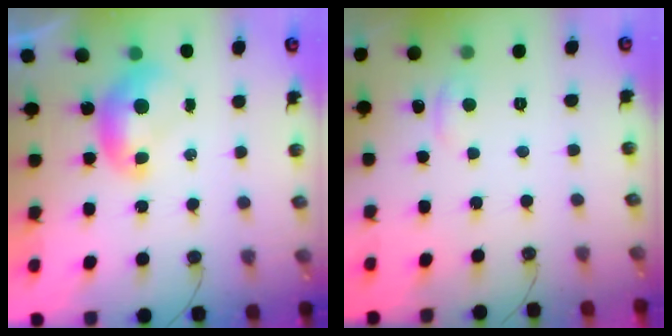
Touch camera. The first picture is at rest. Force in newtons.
{"total": 1.5, "press": 1.4, "slide": 0.5}